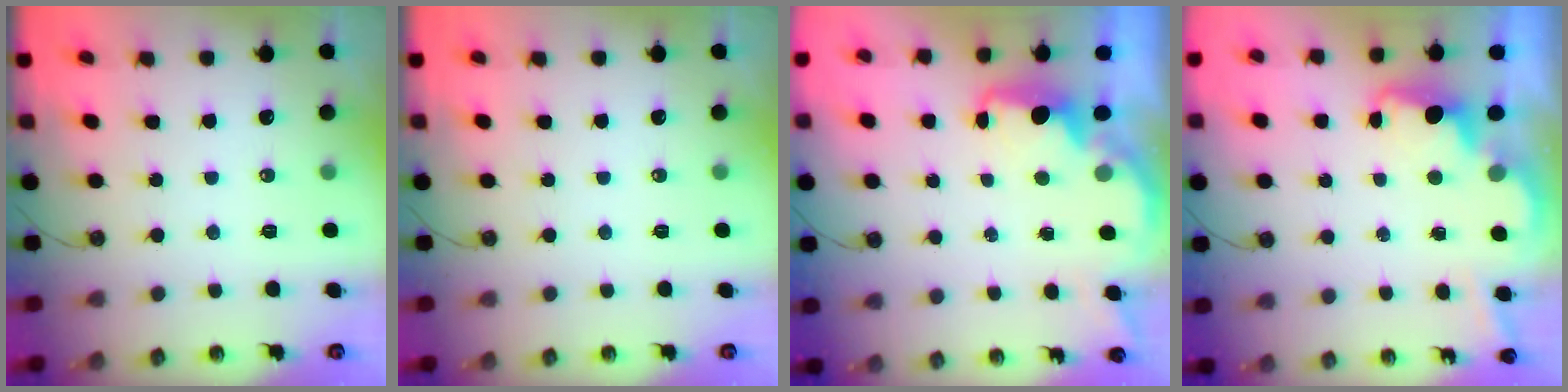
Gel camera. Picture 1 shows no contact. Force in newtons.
{"total": 0.0}
{"total": 2.4, "press": 2.2, "slide": 0.8}
{"total": 3.5, "press": 3.5, "slide": 0.8}